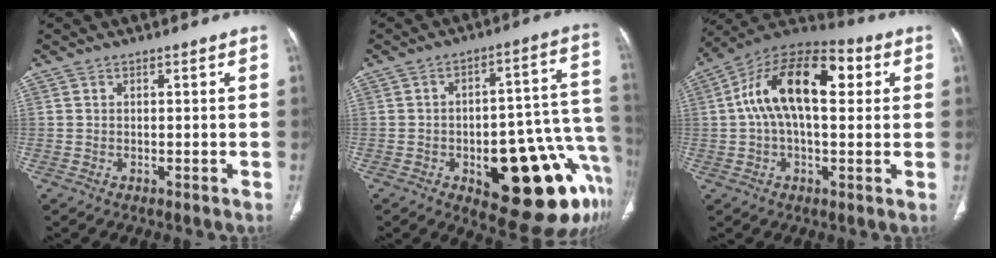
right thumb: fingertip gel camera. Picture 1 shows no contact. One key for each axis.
{"total": 23.5, "fx": -8.8, "fy": 9.9, "fz": 19.4, "tx": -0.178, "ty": 0.059, "tz": -0.099}
{"total": 18.1, "fx": 3.6, "fy": 9.2, "fz": 15.2, "tx": -0.247, "ty": 0.040, "tz": 0.051}